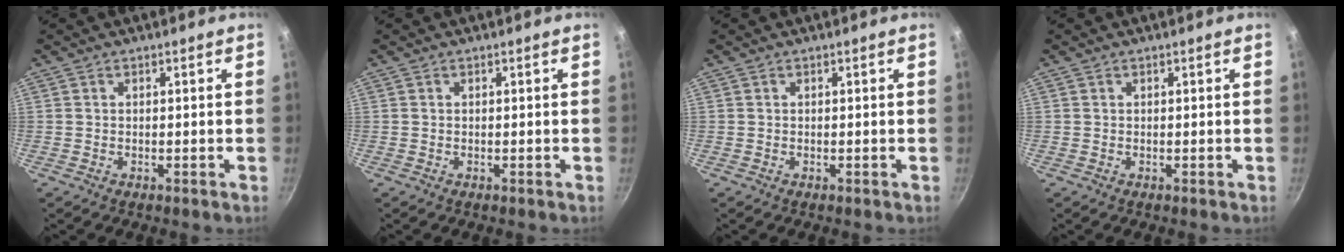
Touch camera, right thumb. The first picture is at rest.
{"total": 0.0}
{"total": 0.0}
{"total": 0.0}